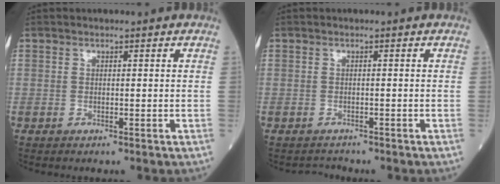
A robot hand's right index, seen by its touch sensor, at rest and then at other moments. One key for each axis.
{"total": 1.1, "fx": -1.0, "fy": 0.0, "fz": -0.4, "tx": 0.008, "ty": -0.008, "tz": -0.016}